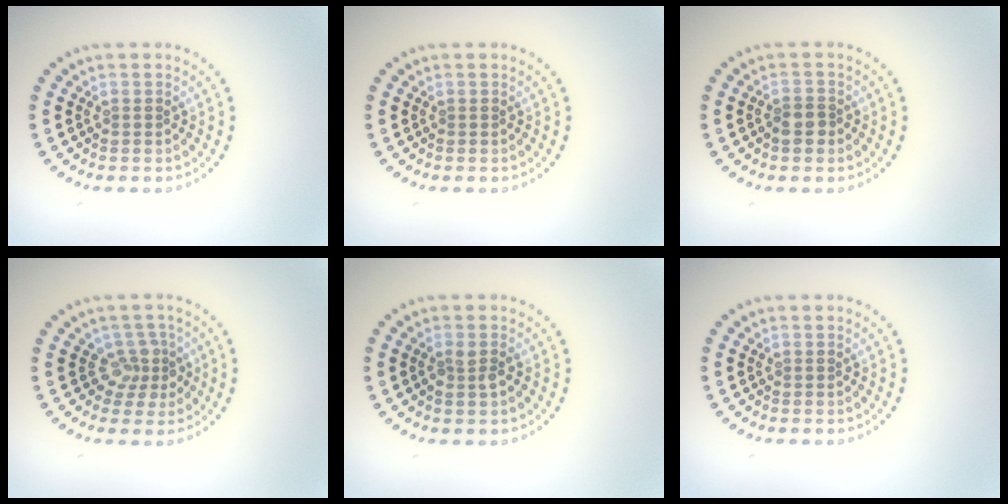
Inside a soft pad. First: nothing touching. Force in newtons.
{"total": 0.0}
{"total": 1.8, "press": 1.6, "slide": 0.7}
{"total": 2.4, "press": 1.7, "slide": 1.6}
{"total": 1.1, "press": 1.1, "slide": 0.3}
{"total": 0.0}